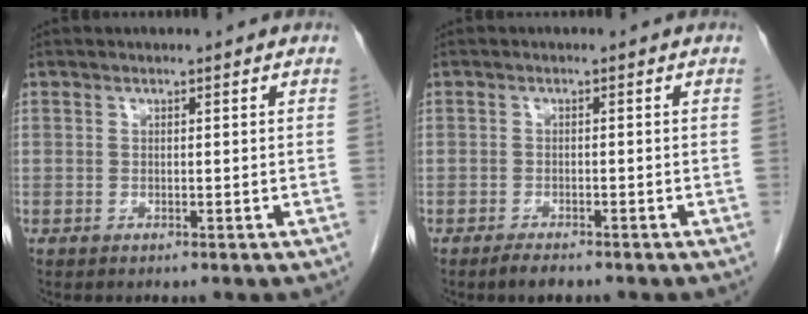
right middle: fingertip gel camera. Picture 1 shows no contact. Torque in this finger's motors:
{"motor_torque": [0.35, -0.19, -0.01, 0.01]}